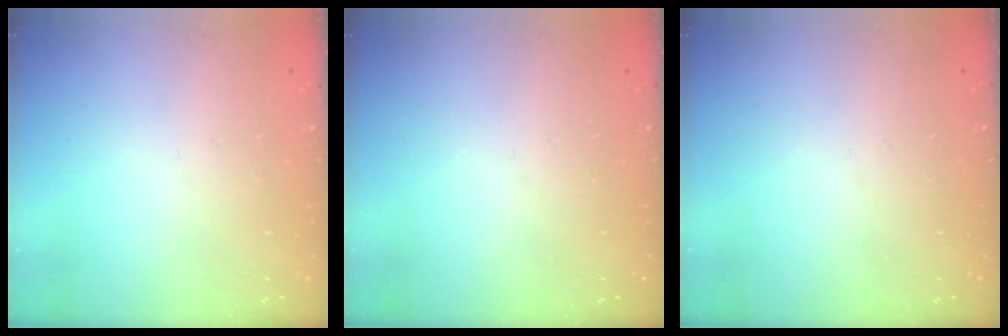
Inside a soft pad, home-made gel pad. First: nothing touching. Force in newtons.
{"total": 0.0}
{"total": 0.0}